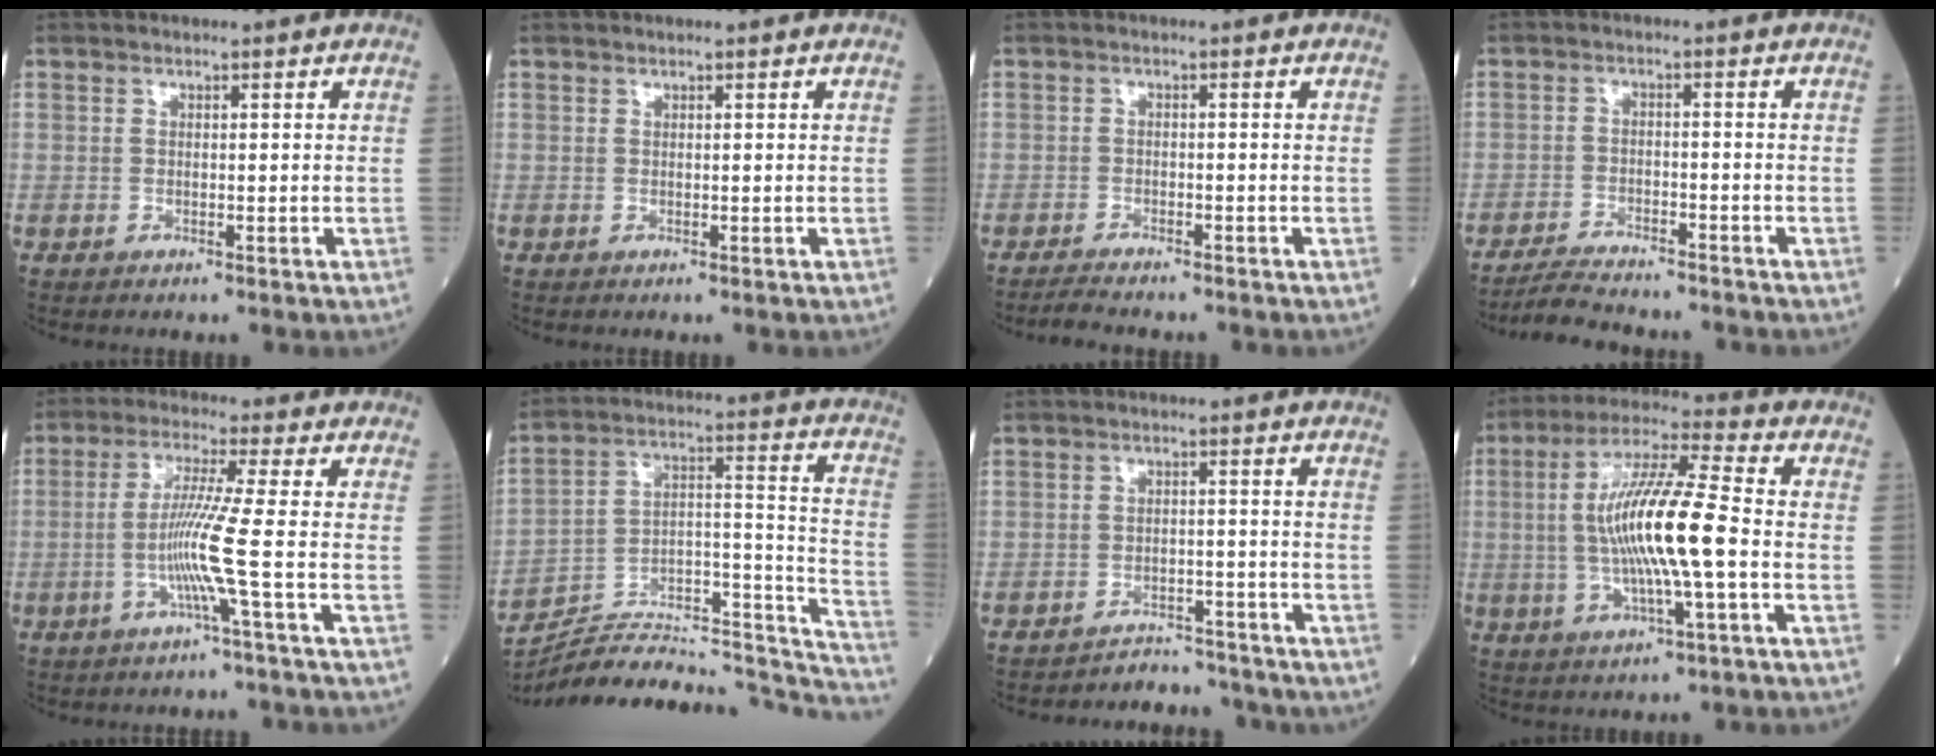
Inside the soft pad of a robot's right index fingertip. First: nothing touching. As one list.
[{"total": 0.0}, {"total": 3.5, "force": [-3.3, 0.2, 1.2], "torque": [-0.024, -0.011, -0.054]}, {"total": 7.7, "force": [-7.3, 0.6, 2.4], "torque": [-0.040, -0.015, -0.120]}, {"total": 7.3, "force": [-1.9, -2.1, 6.7], "torque": [-0.137, -0.004, -0.039]}, {"total": 28.8, "force": [-26.4, 6.9, 9.1], "torque": [-0.100, 0.044, -0.375]}, {"total": 6.2, "force": [-5.8, 2.0, -0.8], "torque": [0.015, 0.018, -0.078]}, {"total": 14.1, "force": [-1.2, 1.1, 14.1], "torque": [-0.270, 0.005, -0.024]}]